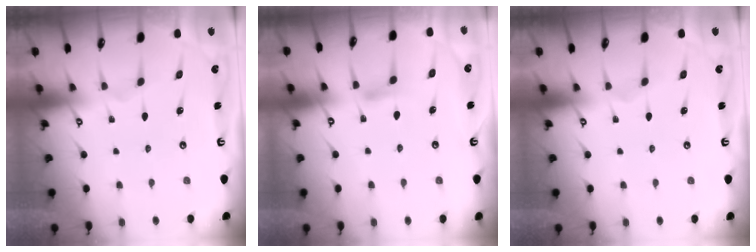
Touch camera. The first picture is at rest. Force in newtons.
{"total": 4.5, "press": 4.5, "slide": 0.5}
{"total": 0.0}